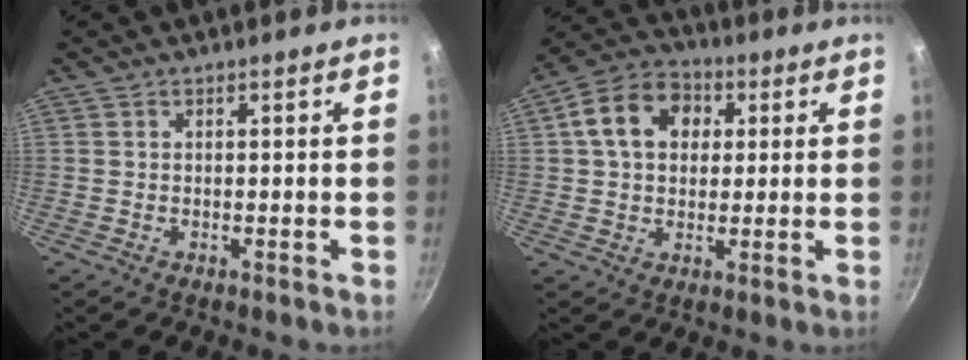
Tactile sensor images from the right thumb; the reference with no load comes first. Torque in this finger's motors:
{"motor_torque": [-0.54, 1.87, 1.20, 0.29, 0.26]}